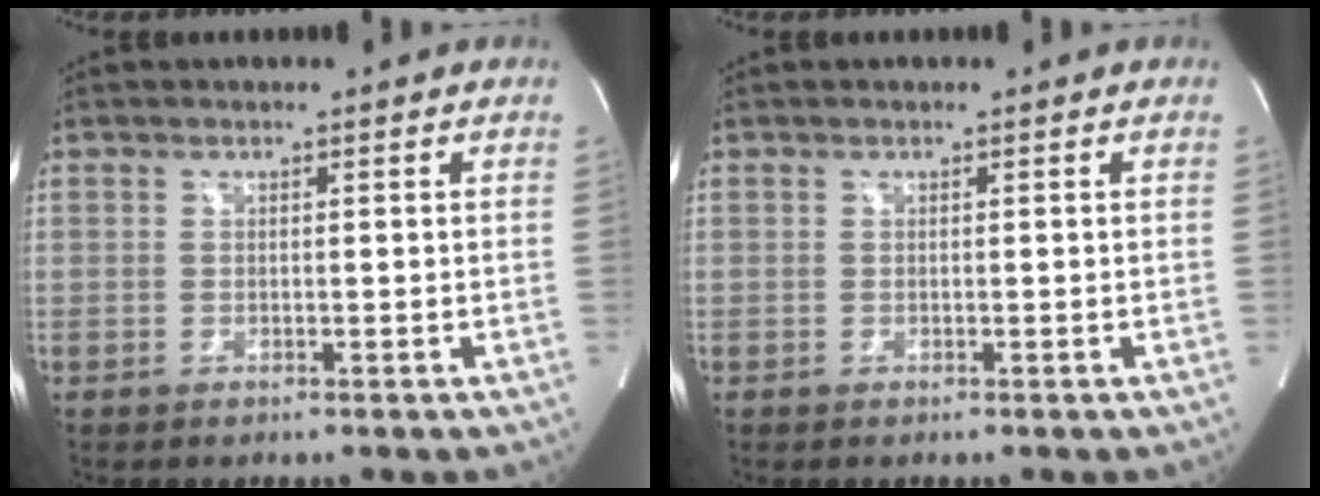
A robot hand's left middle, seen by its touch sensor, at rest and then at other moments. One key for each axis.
{"total": 0.0}